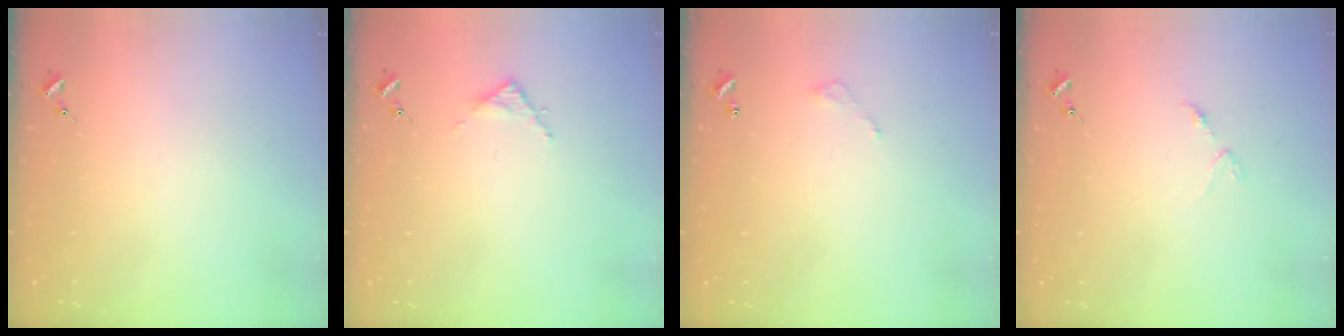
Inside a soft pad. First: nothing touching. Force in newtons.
{"total": 2.8, "press": 2.8, "slide": 0.4}
{"total": 3.1, "press": 3.0, "slide": 0.3}
{"total": 3.1, "press": 3.0, "slide": 0.5}